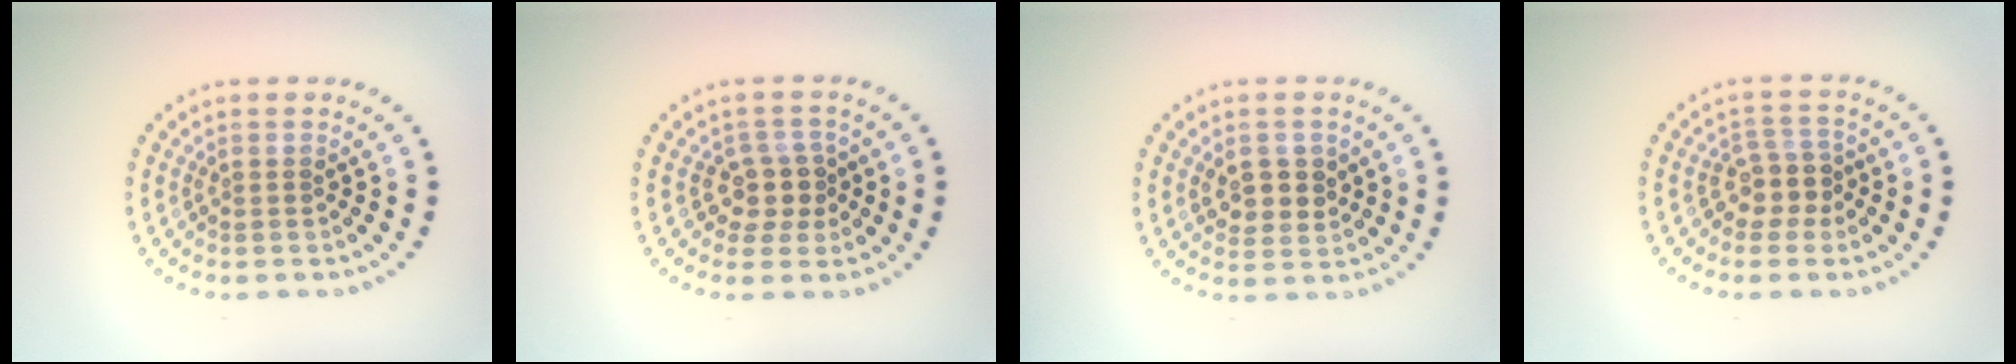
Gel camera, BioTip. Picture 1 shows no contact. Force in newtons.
{"total": 2.6, "press": 2.2, "slide": 1.4}
{"total": 2.8, "press": 2.7, "slide": 0.8}
{"total": 2.7, "press": 2.1, "slide": 1.6}